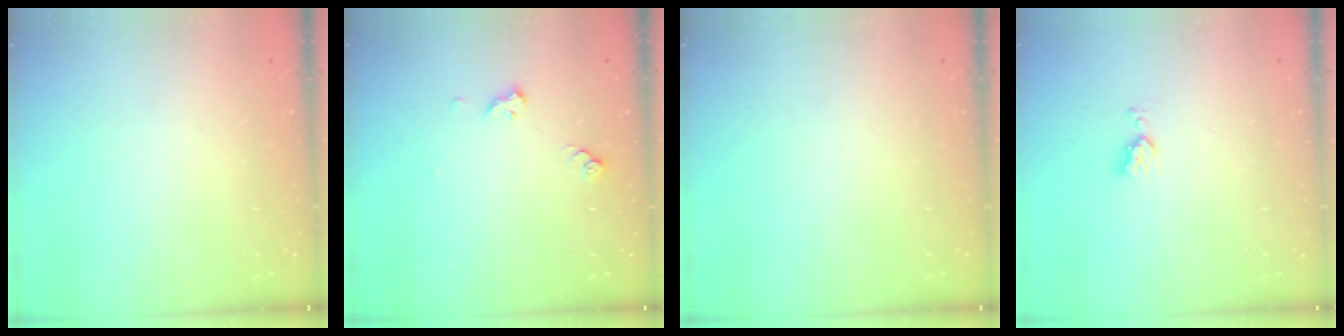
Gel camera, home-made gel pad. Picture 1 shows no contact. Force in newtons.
{"total": 6.0, "press": 5.7, "slide": 1.7}
{"total": 0.0}
{"total": 4.4, "press": 4.3, "slide": 0.7}